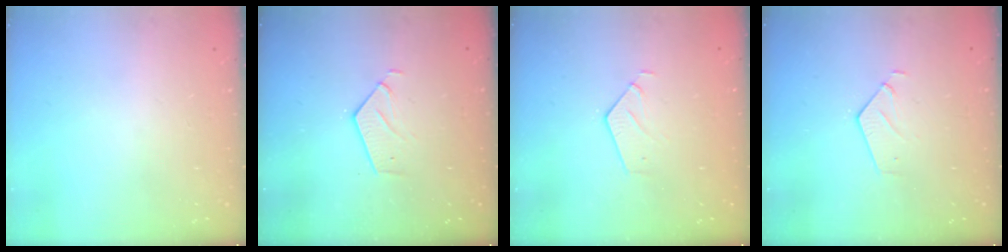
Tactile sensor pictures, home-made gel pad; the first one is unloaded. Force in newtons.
{"total": 3.1, "press": 3.1, "slide": 0.2}
{"total": 3.1, "press": 3.1, "slide": 0.2}
{"total": 4.2, "press": 4.2, "slide": 0.3}